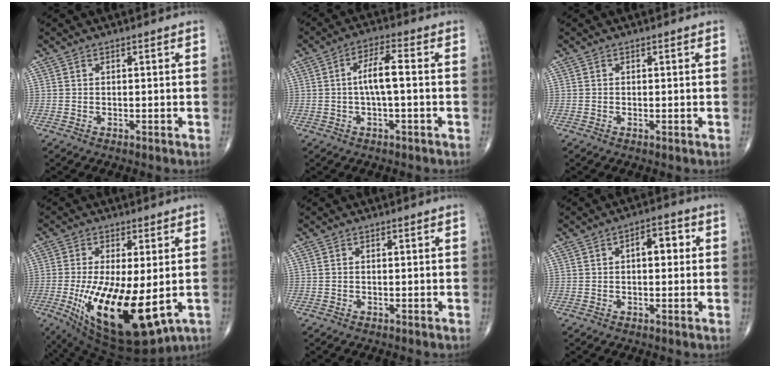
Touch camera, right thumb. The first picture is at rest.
{"total": 5.8, "force": [-0.2, 1.1, 5.7], "torque": [-0.117, 0.018, -0.008]}
{"total": 0.0}
{"total": 18.7, "force": [-3.8, 7.1, 16.9], "torque": [-0.307, -0.032, -0.037]}
{"total": 0.0}
{"total": 5.2, "force": [0.9, 2.7, 4.4], "torque": [-0.045, 0.014, 0.006]}